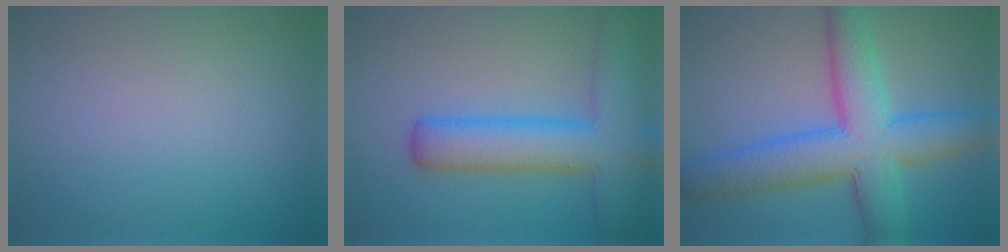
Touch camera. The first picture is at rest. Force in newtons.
{"total": 7.7, "press": 7.7, "slide": 0.5}
{"total": 9.5, "press": 9.5, "slide": 0.2}